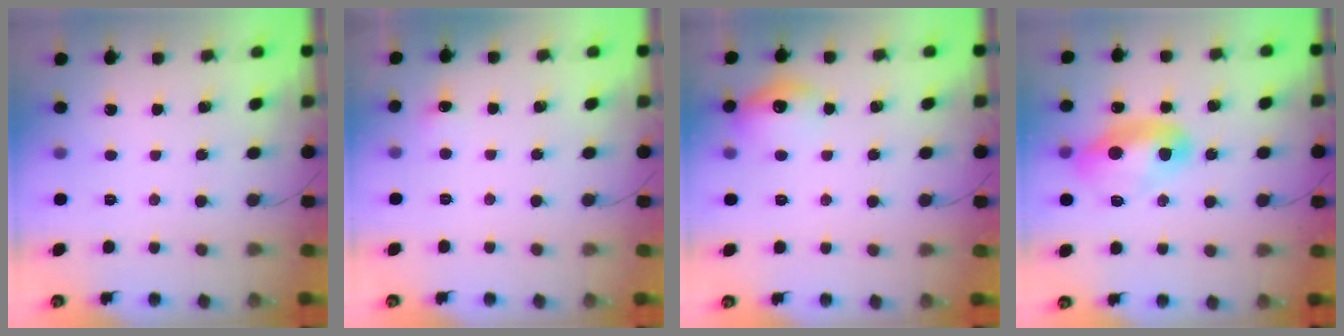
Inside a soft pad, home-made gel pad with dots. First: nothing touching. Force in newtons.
{"total": 3.9, "press": 3.7, "slide": 1.1}
{"total": 10.9, "press": 10.9, "slide": 0.8}
{"total": 11.9, "press": 11.9, "slide": 1.0}